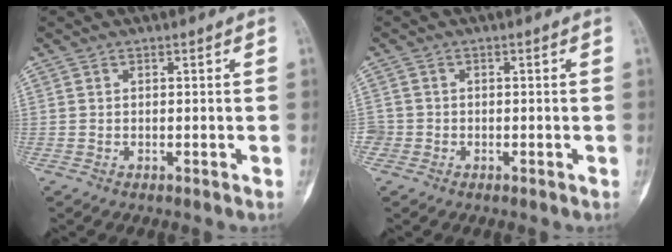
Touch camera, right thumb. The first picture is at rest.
{"total": 1.9, "force": [-0.6, 1.7, 0.0], "torque": [0.010, 0.008, -0.016]}